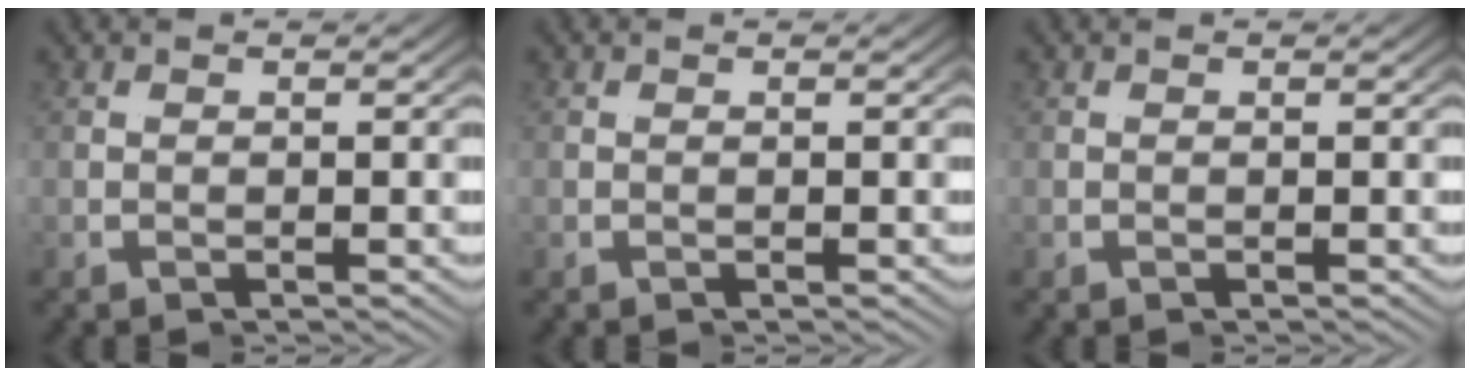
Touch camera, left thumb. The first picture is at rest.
{"total": 0.0}
{"total": 0.0}